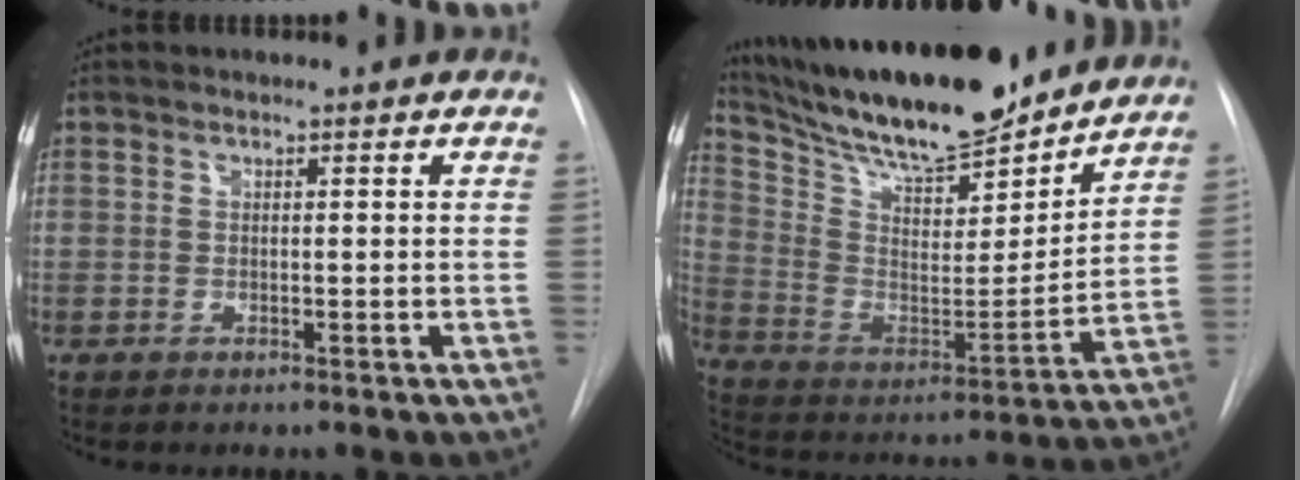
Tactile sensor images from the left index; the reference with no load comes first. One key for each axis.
{"total": 23.7, "fx": 20.8, "fy": 4.6, "fz": 10.5, "tx": -0.192, "ty": -0.007, "tz": 0.334}